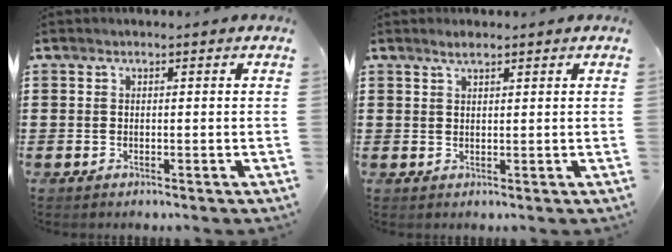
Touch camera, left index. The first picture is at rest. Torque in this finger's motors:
{"motor_torque": [0.43, -0.41, -0.04, 0.01]}